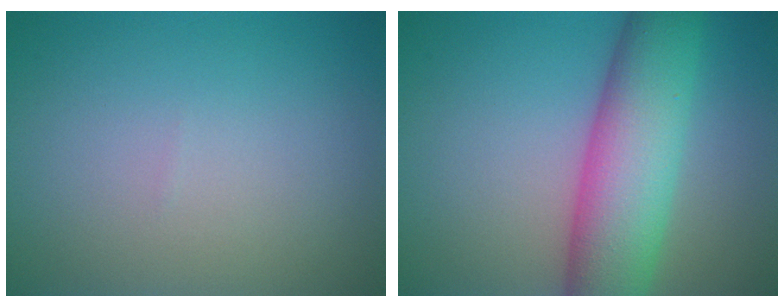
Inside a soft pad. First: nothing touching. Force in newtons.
{"total": 9.3, "press": 9.3, "slide": 0.1}